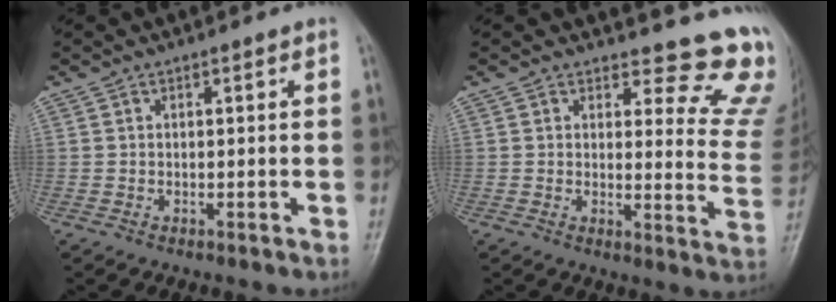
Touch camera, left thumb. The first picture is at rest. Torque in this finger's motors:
{"motor_torque": [0.53, 0.32, 0.12, -0.28, 0.03]}